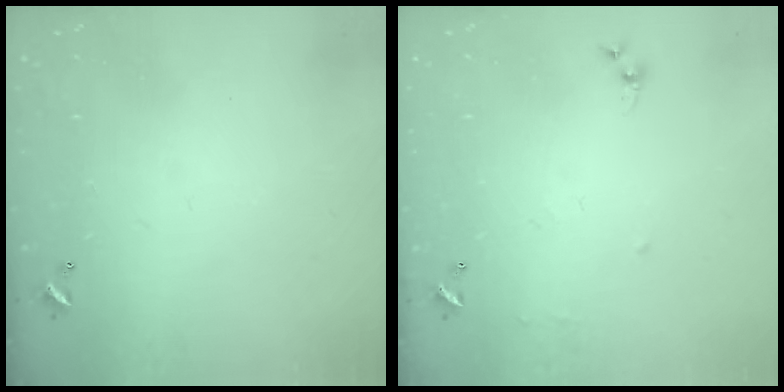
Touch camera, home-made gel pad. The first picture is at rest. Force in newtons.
{"total": 6.4, "press": 6.4, "slide": 0.8}